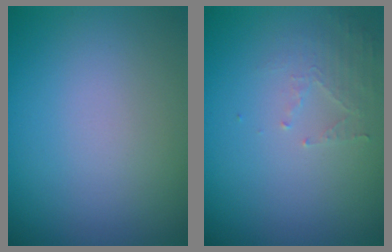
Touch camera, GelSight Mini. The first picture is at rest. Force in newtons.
{"total": 1.7, "press": 1.7, "slide": 0.3}